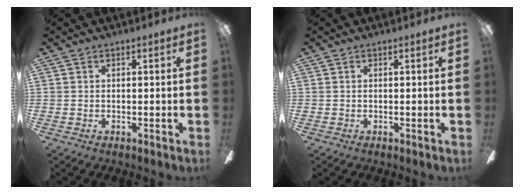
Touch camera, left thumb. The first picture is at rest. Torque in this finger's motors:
{"motor_torque": [0.00, 0.01, -0.14, -0.01, 0.00]}